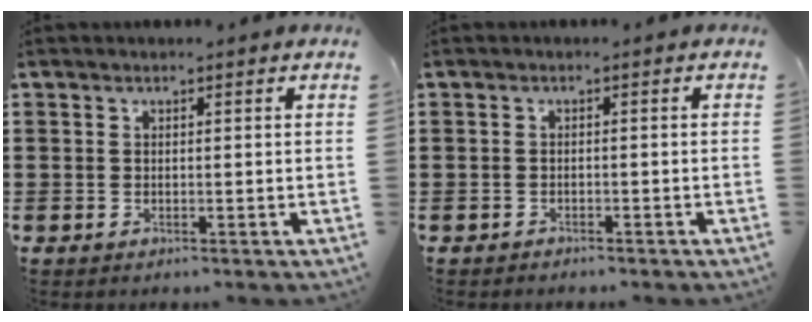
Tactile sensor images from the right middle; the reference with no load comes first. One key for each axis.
{"total": 1.0, "fx": -0.9, "fy": 0.2, "fz": 0.0, "tx": -0.001, "ty": 0.002, "tz": -0.021}